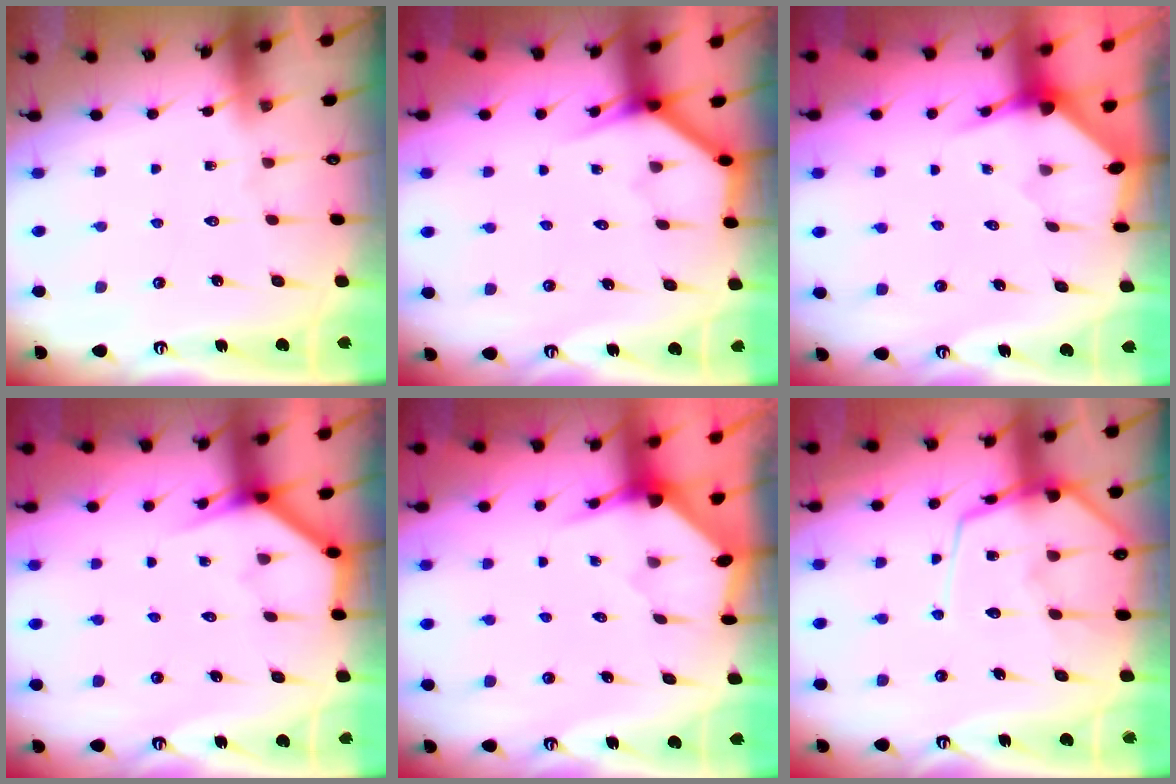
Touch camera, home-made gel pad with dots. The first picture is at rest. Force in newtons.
{"total": 3.8, "press": 3.8, "slide": 0.3}
{"total": 3.3, "press": 3.3, "slide": 0.1}
{"total": 3.9, "press": 3.9, "slide": 0.2}
{"total": 3.3, "press": 3.3, "slide": 0.3}
{"total": 11.5, "press": 11.5, "slide": 0.9}